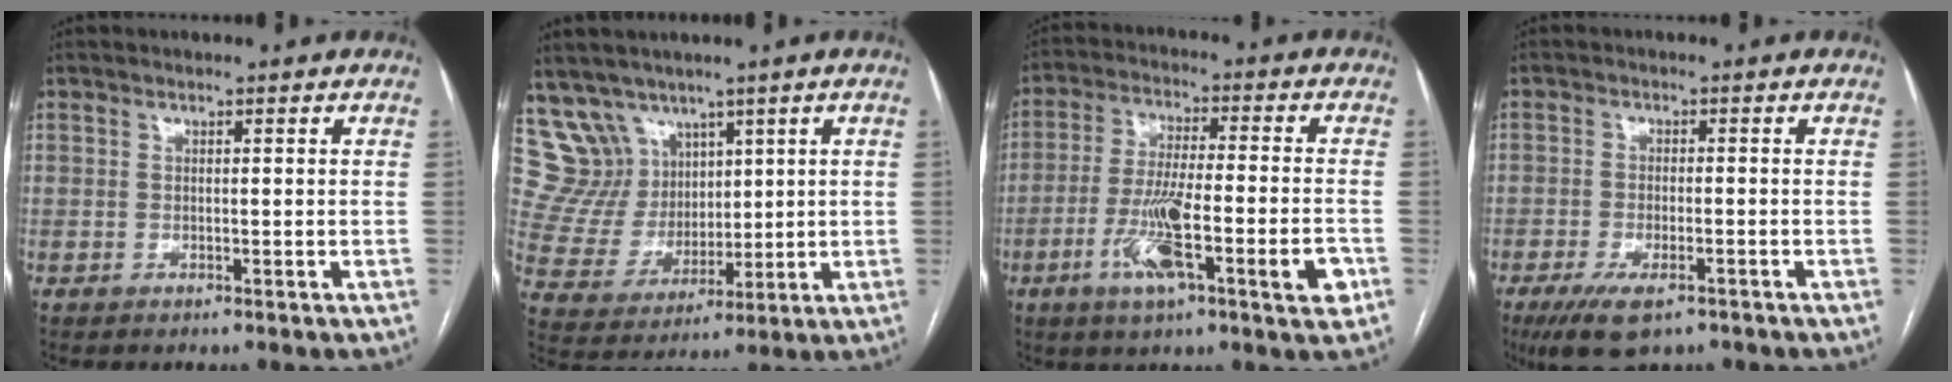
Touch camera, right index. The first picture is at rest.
{"total": 10.4, "force": [7.4, 7.3, 1.1], "torque": [-0.038, 0.043, 0.160]}
{"total": 13.9, "force": [-5.1, 1.7, 12.8], "torque": [-0.223, -0.006, -0.082]}
{"total": 6.9, "force": [-4.4, 2.4, 4.8], "torque": [-0.086, -0.014, -0.070]}